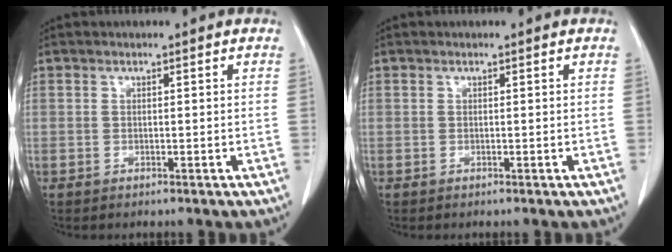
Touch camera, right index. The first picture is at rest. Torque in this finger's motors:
{"motor_torque": [0.00, 0.00, 0.00, 0.00]}